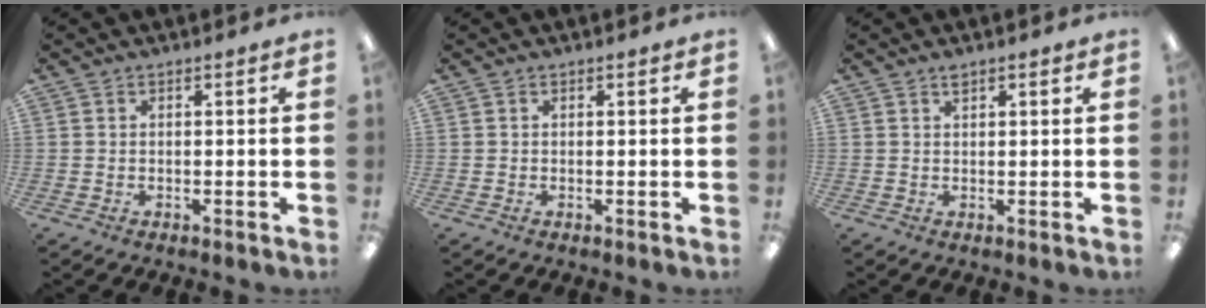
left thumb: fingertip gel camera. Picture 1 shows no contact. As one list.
[{"total": 0.0}, {"total": 1.3, "force": [0.9, 0.4, 0.8], "torque": [-0.010, -0.002, 0.015]}]